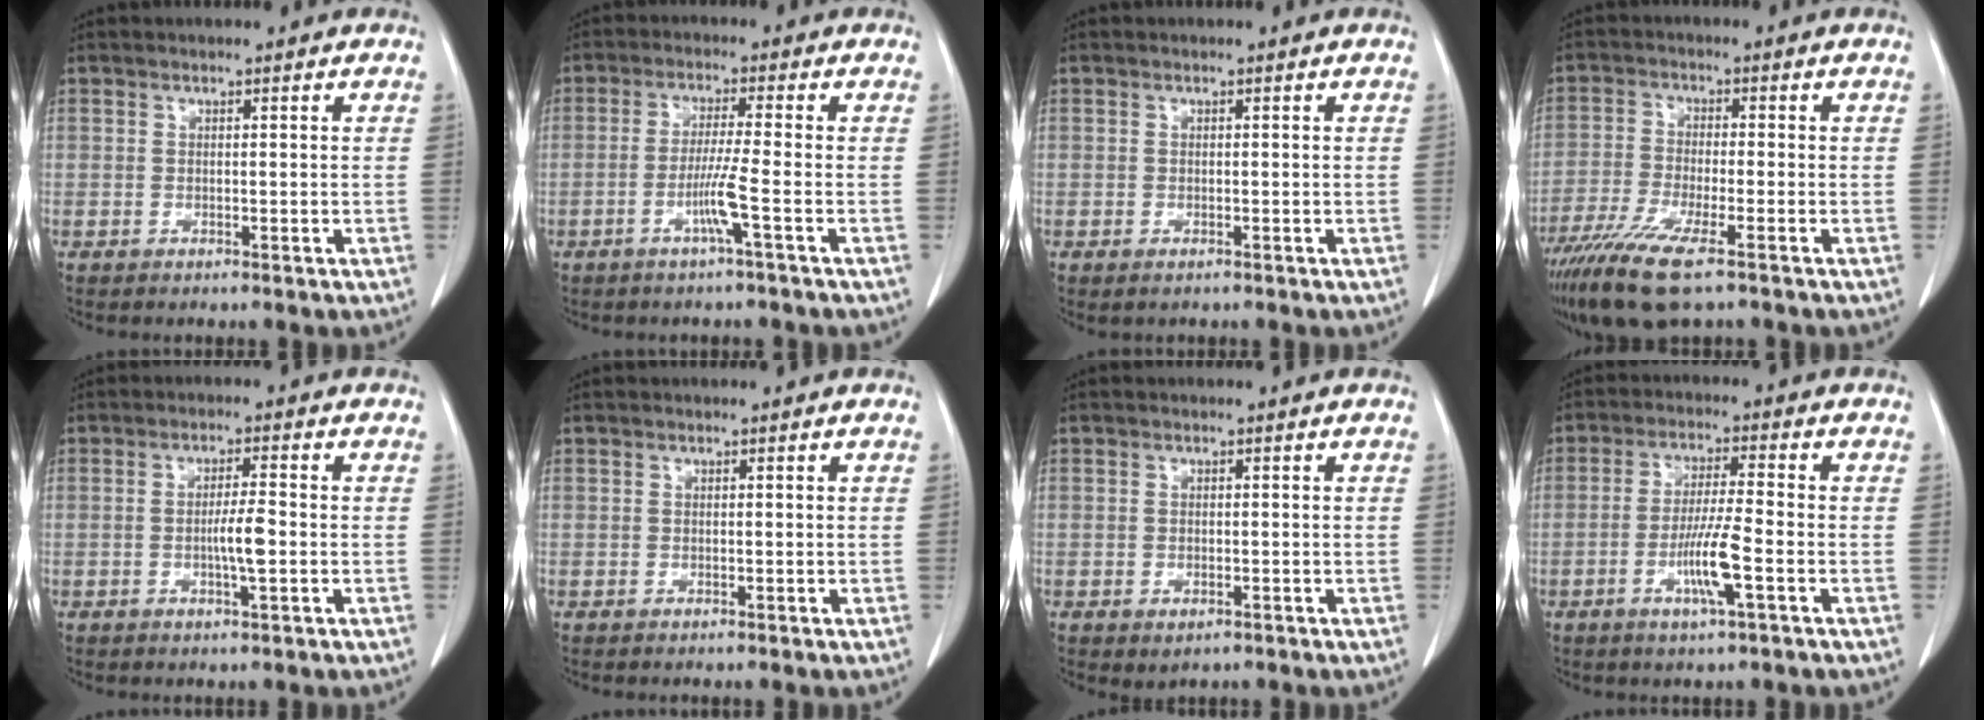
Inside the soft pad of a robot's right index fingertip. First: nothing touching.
{"total": 4.8, "force": [-1.9, -1.2, 4.3], "torque": [-0.084, -0.008, -0.040]}
{"total": 0.6, "force": [-0.3, 0.2, 0.5], "torque": [-0.005, -0.001, -0.003]}
{"total": 9.8, "force": [-6.4, 1.2, 7.3], "torque": [-0.138, -0.026, -0.113]}
{"total": 3.9, "force": [-0.8, 0.2, 3.8], "torque": [-0.069, -0.003, -0.014]}
{"total": 0.0}
{"total": 1.5, "force": [-0.7, 0.9, 1.0], "torque": [-0.014, 0.000, -0.002]}
{"total": 7.1, "force": [-2.5, -0.2, 6.6], "torque": [-0.125, -0.008, -0.049]}